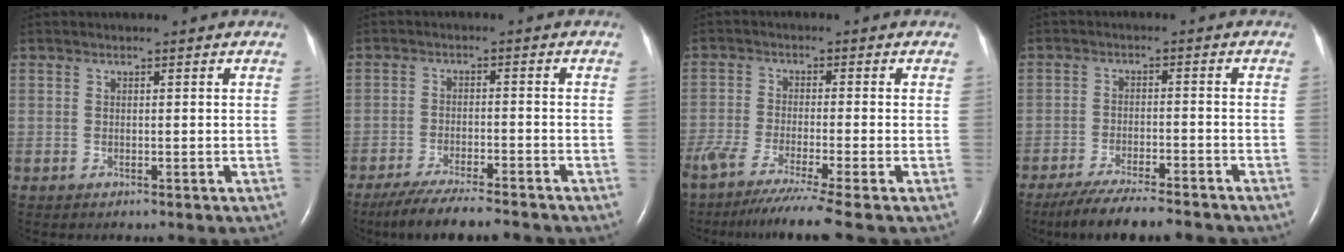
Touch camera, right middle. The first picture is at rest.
{"total": 10.3, "force": [-9.1, 0.9, 4.7], "torque": [-0.075, -0.021, -0.144]}
{"total": 11.6, "force": [-9.1, -1.2, 7.0], "torque": [-0.112, -0.044, -0.148]}
{"total": 11.6, "force": [-10.2, 1.5, 5.2], "torque": [-0.084, -0.014, -0.157]}